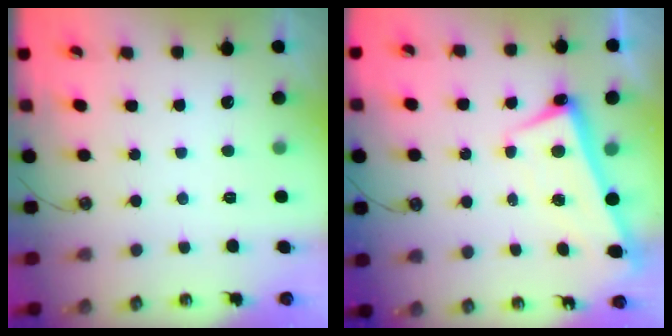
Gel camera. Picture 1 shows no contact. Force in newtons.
{"total": 2.8, "press": 2.7, "slide": 0.7}